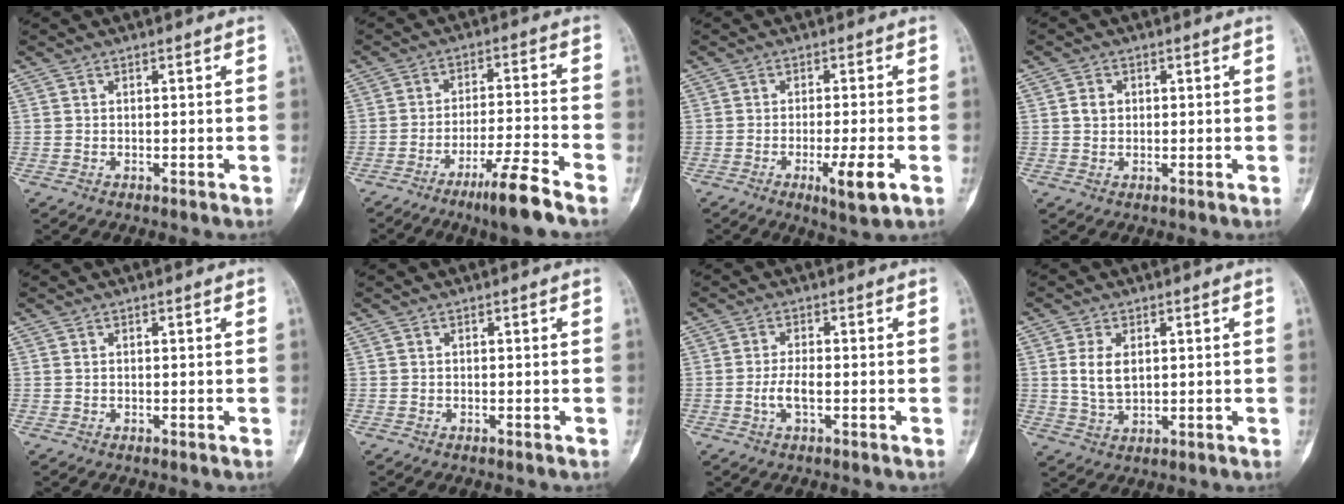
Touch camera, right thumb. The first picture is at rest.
{"total": 8.9, "force": [-6.2, 0.2, 6.4], "torque": [-0.117, 0.032, -0.110]}
{"total": 6.1, "force": [-2.3, 0.7, 5.7], "torque": [-0.099, -0.005, -0.033]}
{"total": 2.4, "force": [0.4, 2.0, 1.2], "torque": [-0.015, 0.003, 0.007]}
{"total": 0.0}
{"total": 0.0}
{"total": 3.3, "force": [-0.9, 1.1, 3.0], "torque": [-0.065, 0.005, -0.018]}
{"total": 5.6, "force": [1.1, 3.3, 4.4], "torque": [-0.080, -0.008, 0.026]}